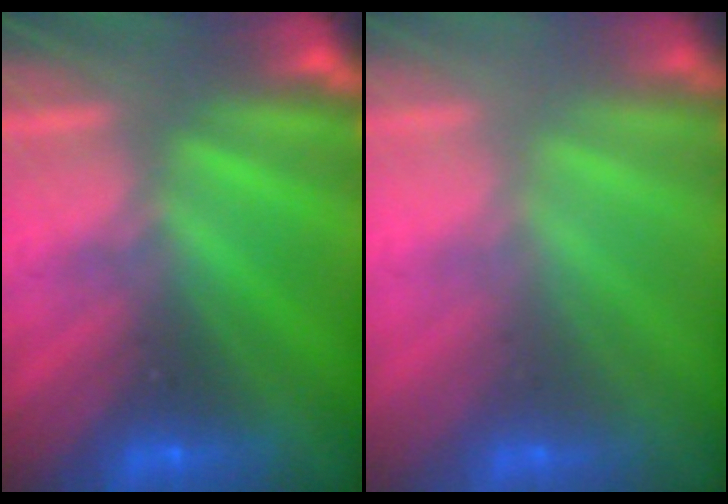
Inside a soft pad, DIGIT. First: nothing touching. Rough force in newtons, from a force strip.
{"total": 2.0}